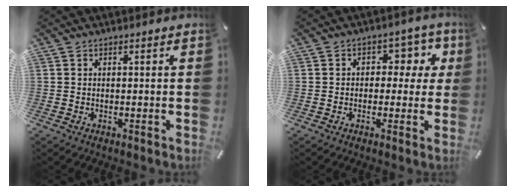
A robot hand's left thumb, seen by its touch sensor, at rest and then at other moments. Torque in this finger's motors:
{"motor_torque": [0.09, 0.06, 0.18, 0.16, 0.01]}